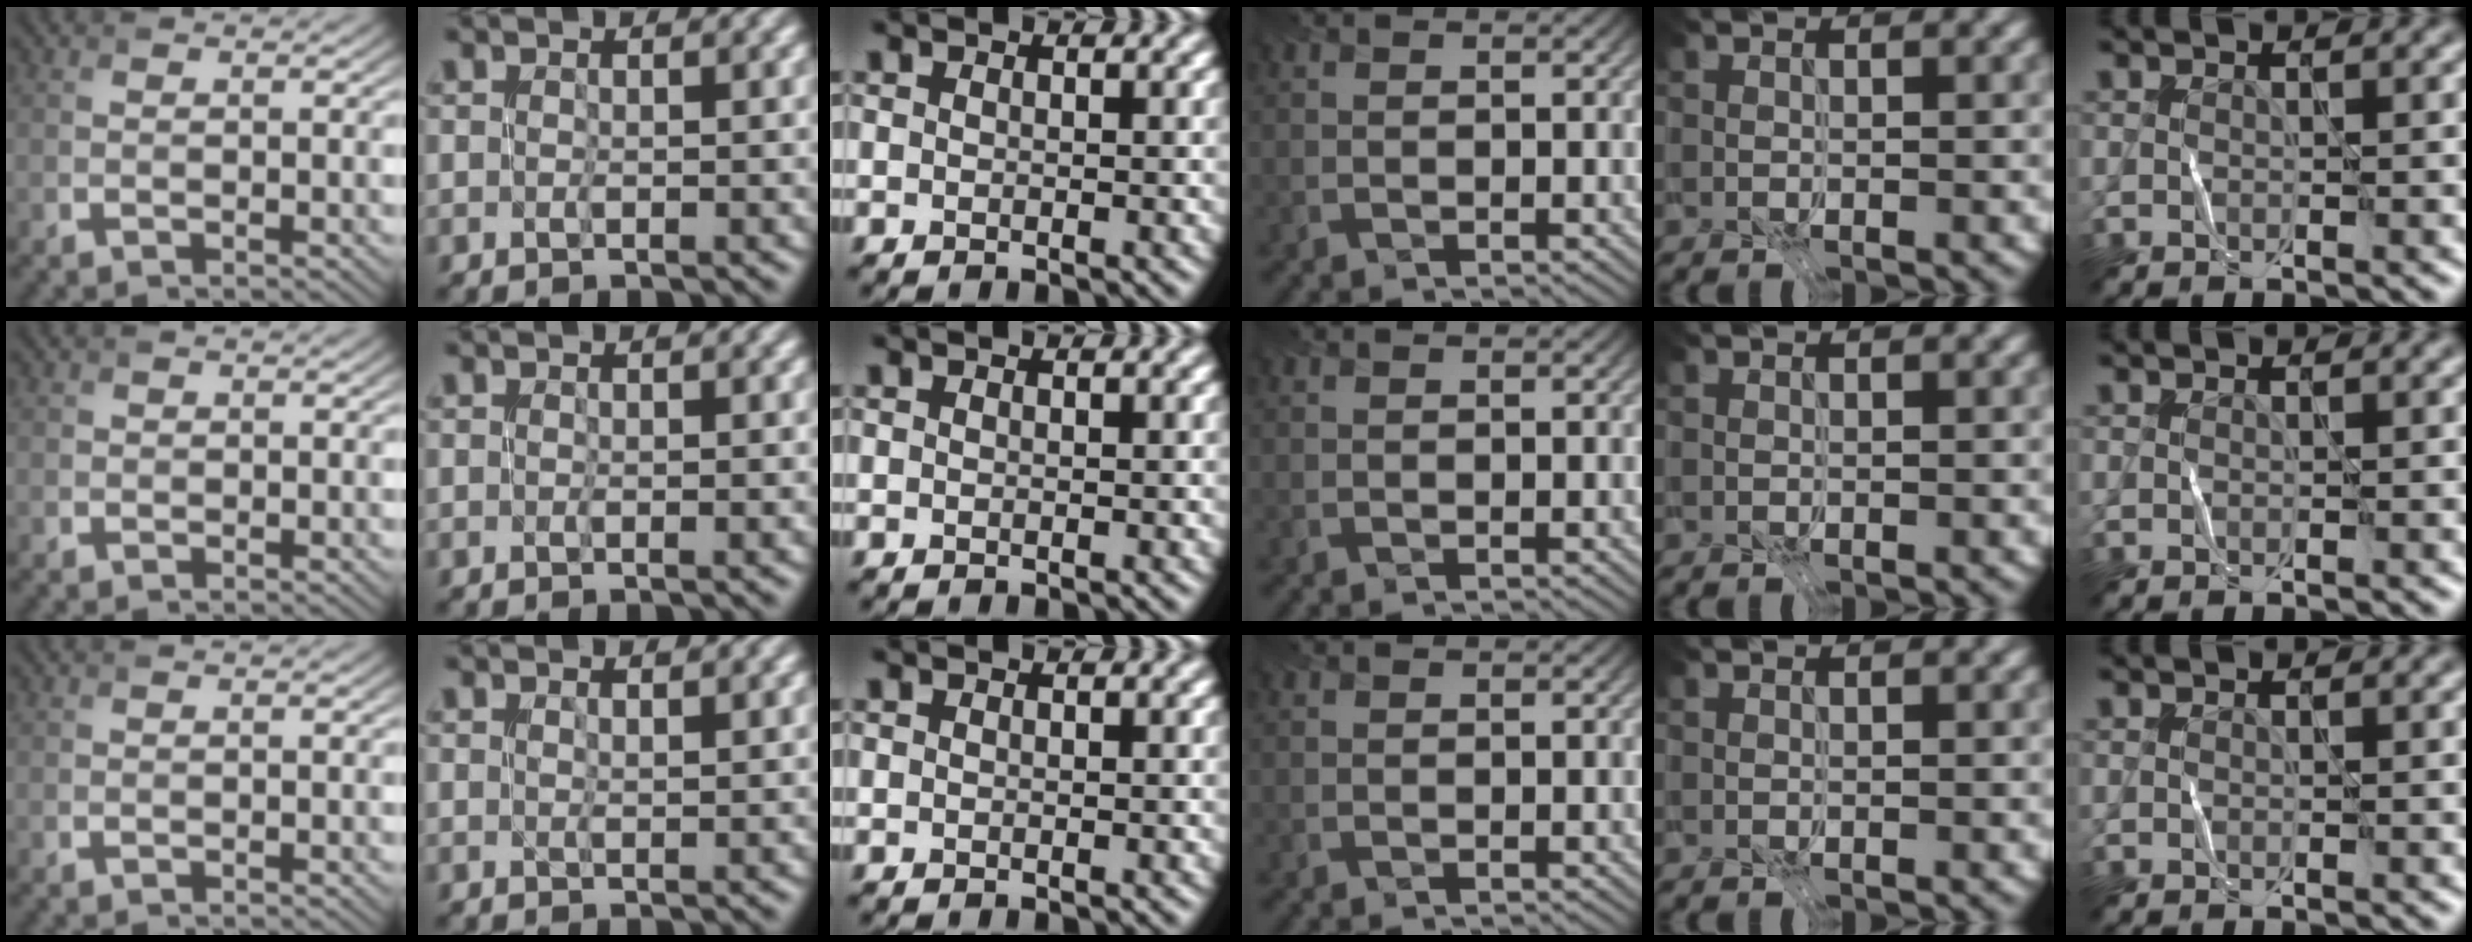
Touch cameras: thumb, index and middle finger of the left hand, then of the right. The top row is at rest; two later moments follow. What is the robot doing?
{"motion": "fold", "object": "receipt paper"}